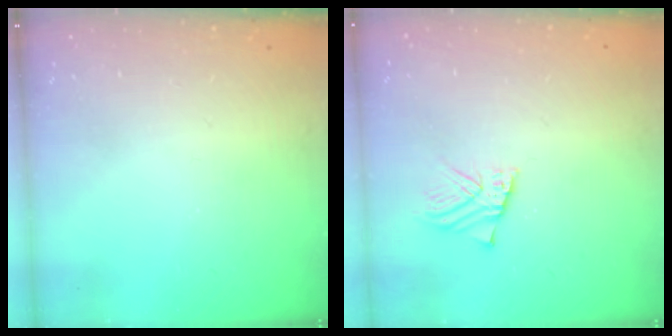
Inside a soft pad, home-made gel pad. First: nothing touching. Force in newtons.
{"total": 2.1, "press": 2.1, "slide": 0.0}